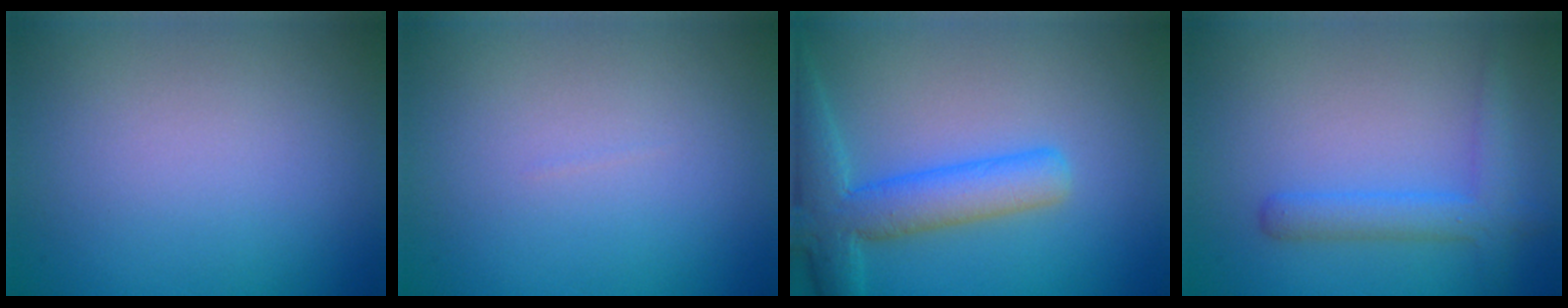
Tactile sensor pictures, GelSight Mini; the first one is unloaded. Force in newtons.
{"total": 0.0}
{"total": 6.2, "press": 6.2, "slide": 0.3}
{"total": 3.0, "press": 3.0, "slide": 0.2}